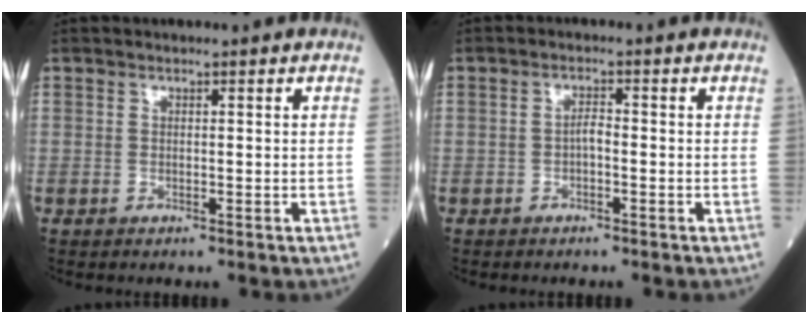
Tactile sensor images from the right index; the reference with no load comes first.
{"total": 1.7, "force": [-0.5, 0.5, 1.5], "torque": [-0.024, 0.004, -0.011]}